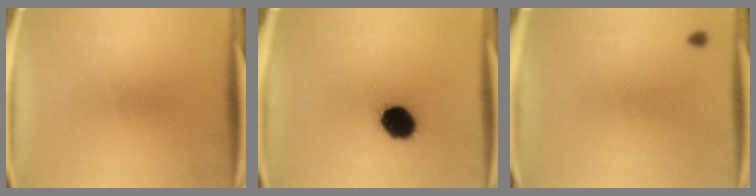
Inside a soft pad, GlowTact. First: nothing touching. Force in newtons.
{"total": 10.8}
{"total": 0.8}